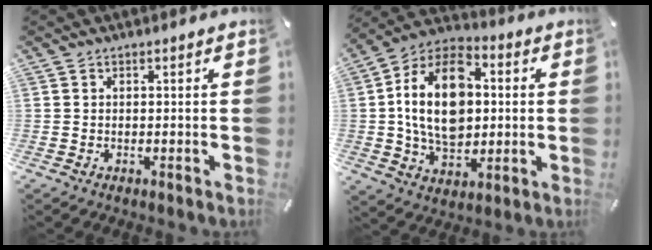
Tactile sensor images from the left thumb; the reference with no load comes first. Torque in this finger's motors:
{"motor_torque": [0.03, 2.09, 1.78, -0.99, 0.28]}